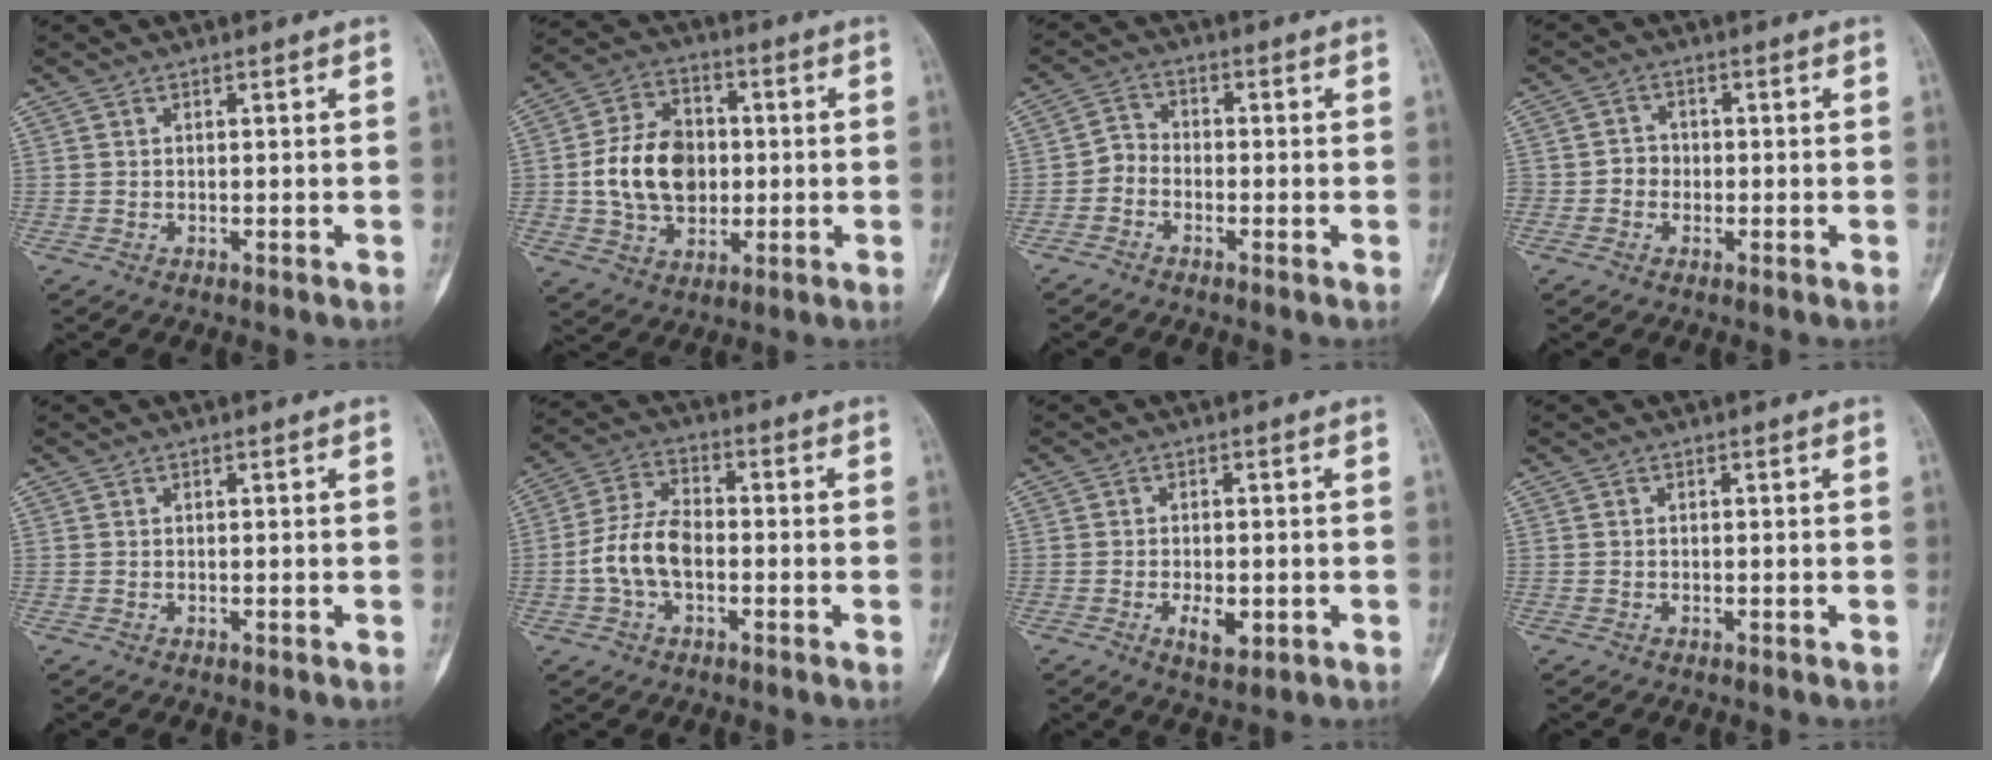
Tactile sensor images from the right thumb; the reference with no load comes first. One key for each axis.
{"total": 14.4, "fx": -0.1, "fy": 10.7, "fz": 9.7, "tx": -0.141, "ty": 0.016, "tz": 0.000}
{"total": 3.5, "fx": -1.8, "fy": 2.6, "fz": 1.3, "tx": -0.008, "ty": 0.019, "tz": -0.049}
{"total": 3.0, "fx": -0.8, "fy": 2.7, "fz": 1.1, "tx": 0.004, "ty": 0.011, "tz": -0.021}
{"total": 0.0}
{"total": 9.2, "fx": -1.9, "fy": 5.6, "fz": 7.1, "tx": -0.144, "ty": 0.029, "tz": -0.041}
{"total": 4.7, "fx": -1.5, "fy": 2.3, "fz": 3.8, "tx": -0.059, "ty": -0.002, "tz": -0.018}
{"total": 0.0}